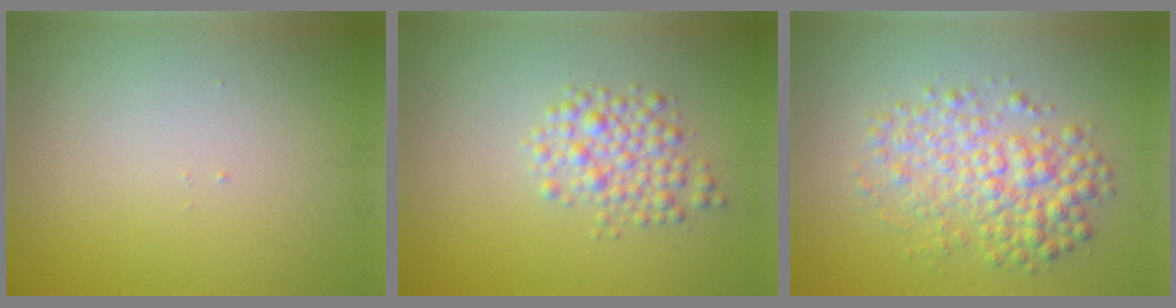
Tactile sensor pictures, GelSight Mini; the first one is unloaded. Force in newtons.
{"total": 3.0, "press": 3.0, "slide": 0.1}
{"total": 4.8, "press": 4.8, "slide": 0.1}